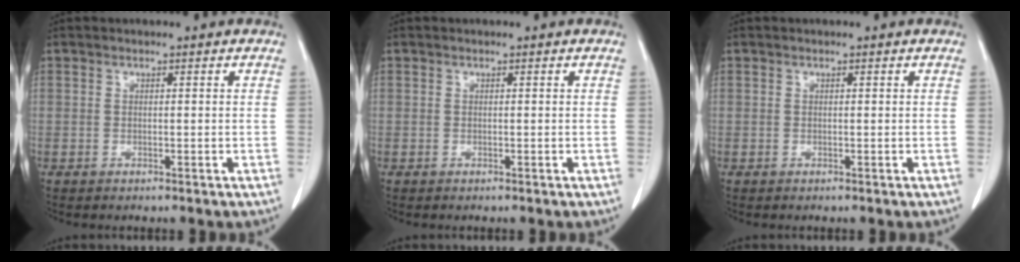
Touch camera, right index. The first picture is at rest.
{"total": 0.0}
{"total": 0.0}